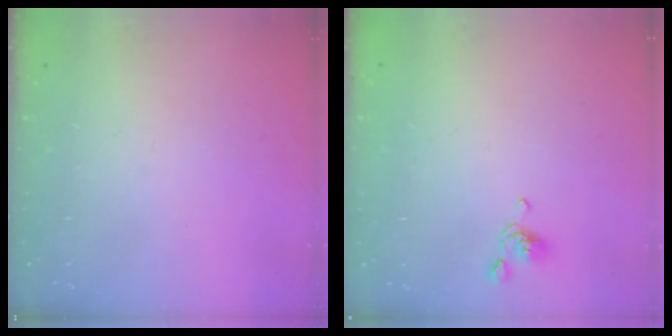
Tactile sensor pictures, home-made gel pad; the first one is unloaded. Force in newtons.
{"total": 2.6, "press": 2.5, "slide": 0.6}